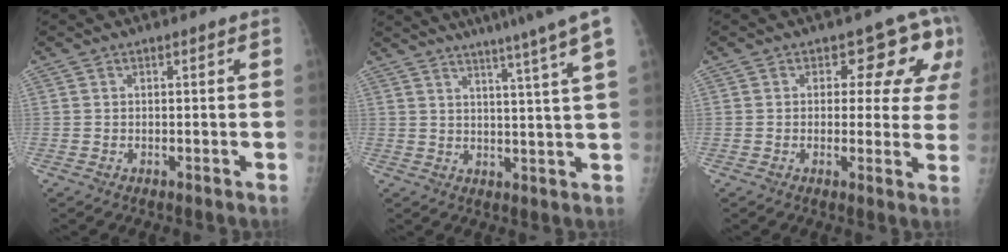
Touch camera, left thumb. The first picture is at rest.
{"total": 12.1, "force": [9.1, -1.9, 7.7], "torque": [-0.109, -0.048, 0.110]}
{"total": 8.5, "force": [4.1, 5.1, 5.4], "torque": [-0.020, -0.015, 0.037]}